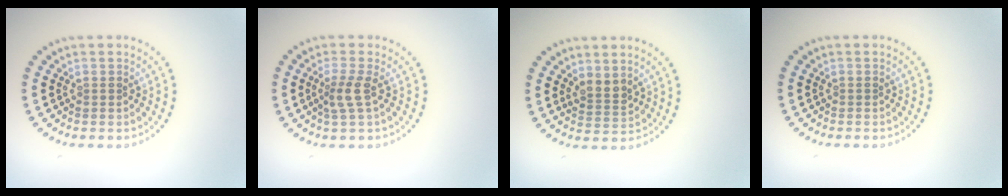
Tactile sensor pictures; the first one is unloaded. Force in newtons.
{"total": 2.0, "press": 1.6, "slide": 1.3}
{"total": 1.9, "press": 1.6, "slide": 1.0}
{"total": 0.0}